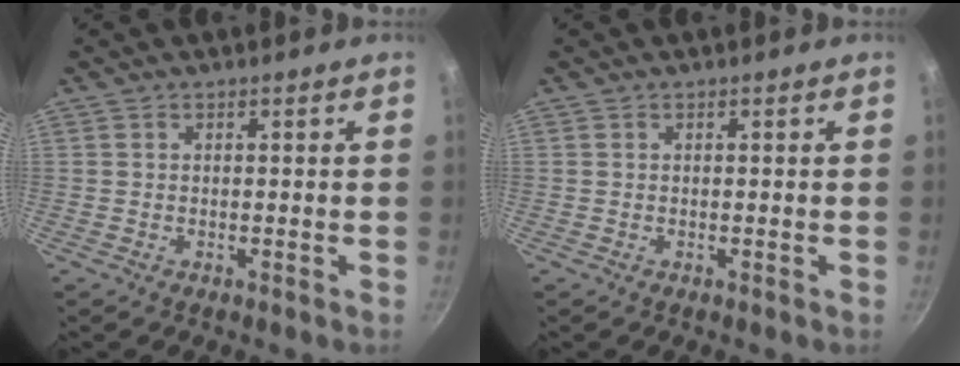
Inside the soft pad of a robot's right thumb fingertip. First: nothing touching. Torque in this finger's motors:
{"motor_torque": [-0.02, 0.02, 0.04, -0.05, 0.00]}